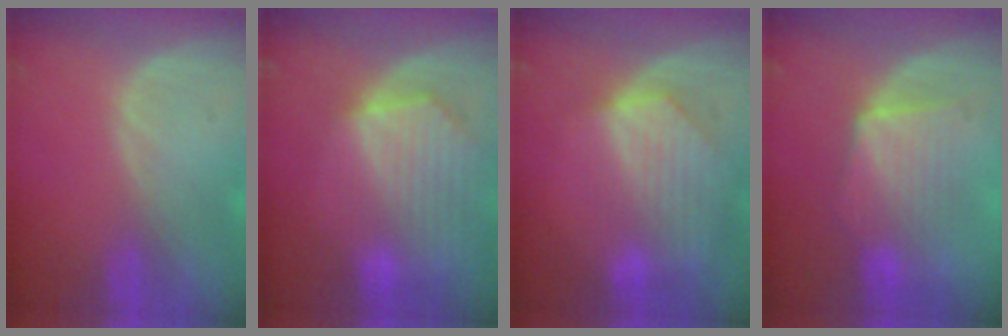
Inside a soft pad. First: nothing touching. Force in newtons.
{"total": 10.2, "press": 8.9, "slide": 5.0}
{"total": 8.6, "press": 7.8, "slide": 3.5}
{"total": 7.4, "press": 7.4, "slide": 0.7}